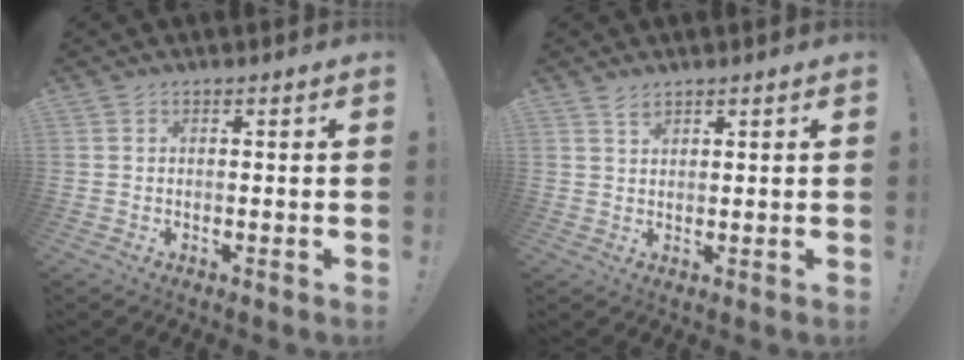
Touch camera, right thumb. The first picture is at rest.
{"total": 2.0, "force": [1.7, 0.7, 0.7], "torque": [-0.009, -0.009, 0.031]}